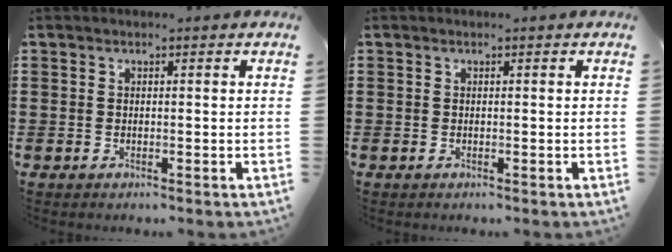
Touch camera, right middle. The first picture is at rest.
{"total": 0.0}